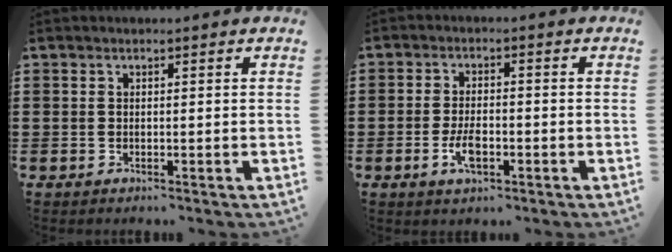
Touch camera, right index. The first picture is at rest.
{"total": 4.2, "force": [-1.5, 1.7, 3.5], "torque": [-0.082, -0.003, -0.032]}